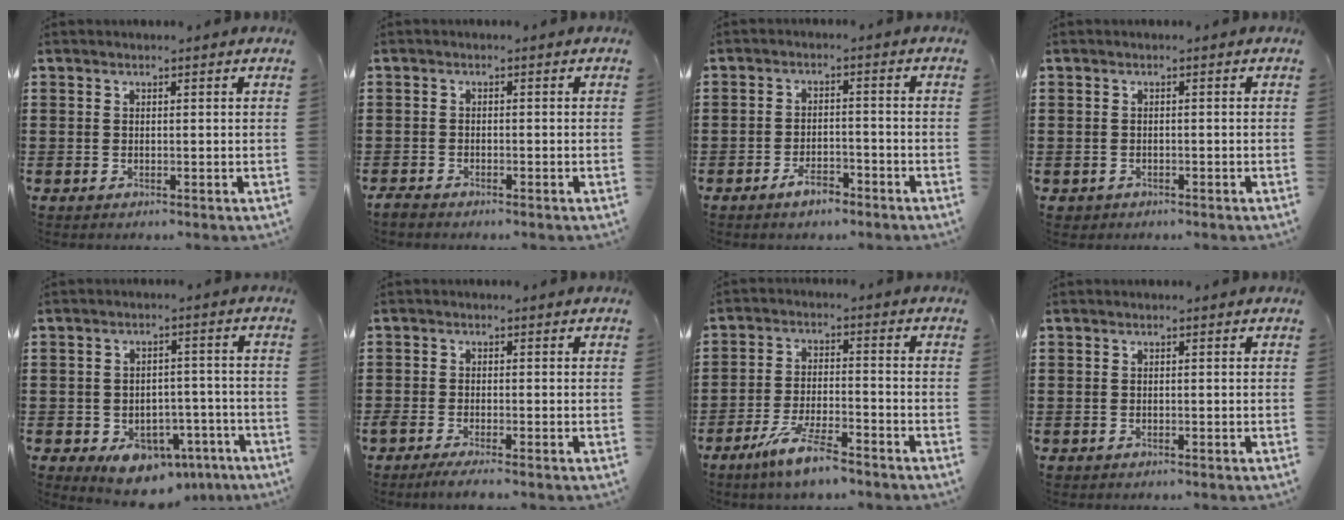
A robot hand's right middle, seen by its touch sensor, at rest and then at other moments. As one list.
[{"total": 1.4, "force": [-1.3, 0.3, 0.2], "torque": [-0.007, 0.001, -0.027]}, {"total": 3.8, "force": [-3.0, 1.3, 1.9], "torque": [-0.038, 0.007, -0.060]}, {"total": 0.9, "force": [-0.7, 0.4, 0.0], "torque": [-0.003, 0.001, -0.017]}, {"total": 5.9, "force": [-4.4, 3.3, 2.2], "torque": [-0.034, 0.027, -0.079]}, {"total": 1.8, "force": [-1.4, 0.1, 1.1], "torque": [-0.026, -0.002, -0.028]}, {"total": 6.9, "force": [-5.4, 0.9, 4.3], "torque": [-0.100, -0.005, -0.105]}, {"total": 0.6, "force": [-0.5, 0.2, 0.0], "torque": [-0.002, 0.001, -0.011]}]